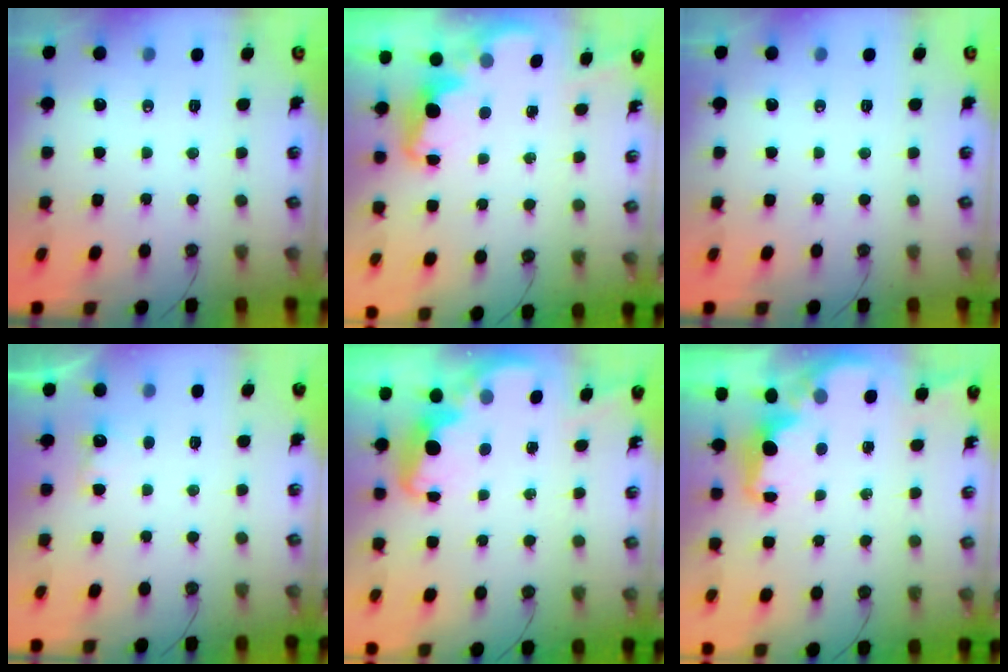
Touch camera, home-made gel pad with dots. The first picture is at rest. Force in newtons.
{"total": 2.4, "press": 2.4, "slide": 0.6}
{"total": 0.0}
{"total": 2.9, "press": 2.8, "slide": 0.9}
{"total": 2.6, "press": 2.6, "slide": 0.5}
{"total": 2.0, "press": 1.8, "slide": 0.7}